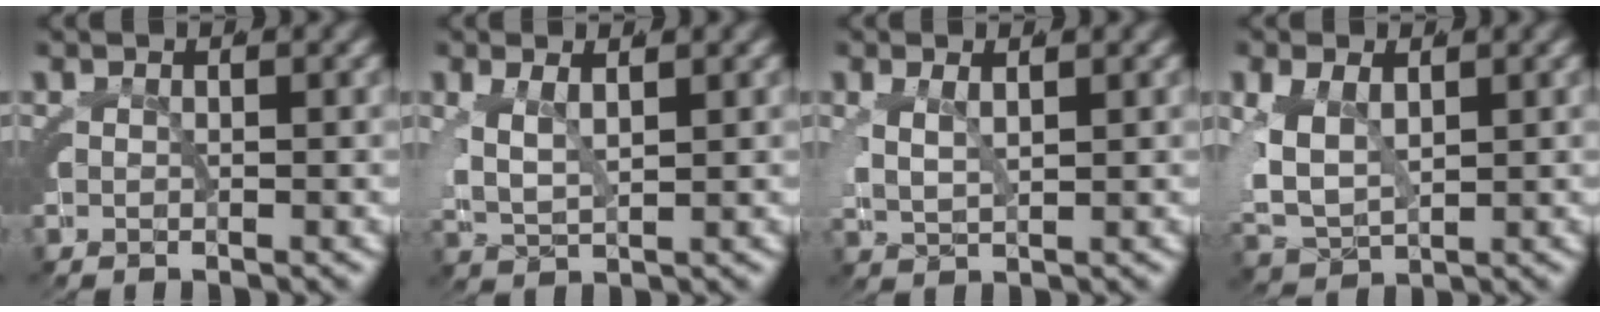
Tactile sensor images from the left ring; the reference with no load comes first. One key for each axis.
{"total": 3.7, "fx": 0.5, "fy": 2.6, "fz": 2.5, "tx": -0.065, "ty": -0.007, "tz": 0.015}
{"total": 2.7, "fx": 0.6, "fy": 1.9, "fz": 1.9, "tx": -0.052, "ty": -0.006, "tz": 0.018}
{"total": 6.7, "fx": -0.2, "fy": 5.4, "fz": 3.9, "tx": -0.108, "ty": -0.019, "tz": 0.005}